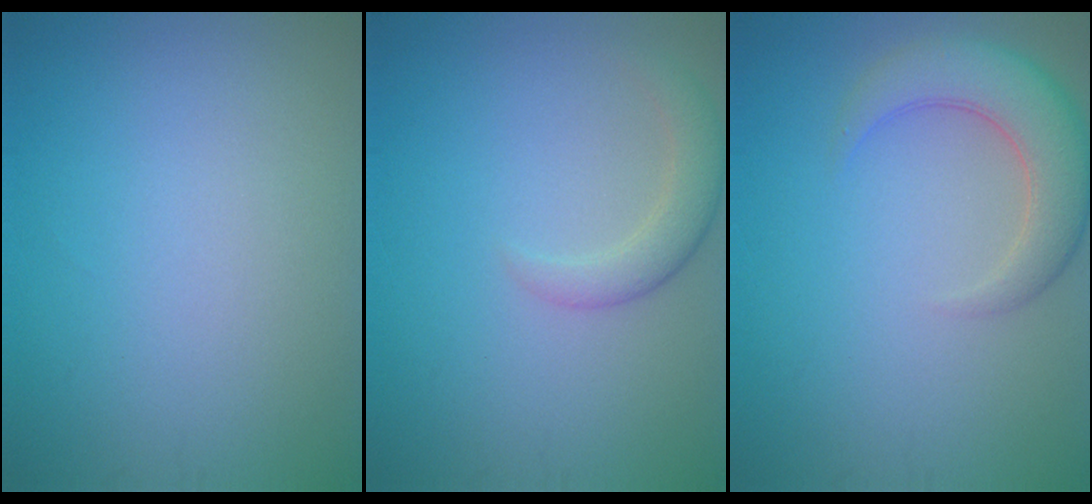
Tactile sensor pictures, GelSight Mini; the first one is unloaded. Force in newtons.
{"total": 2.4, "press": 2.4, "slide": 0.3}
{"total": 4.7, "press": 4.7, "slide": 0.3}